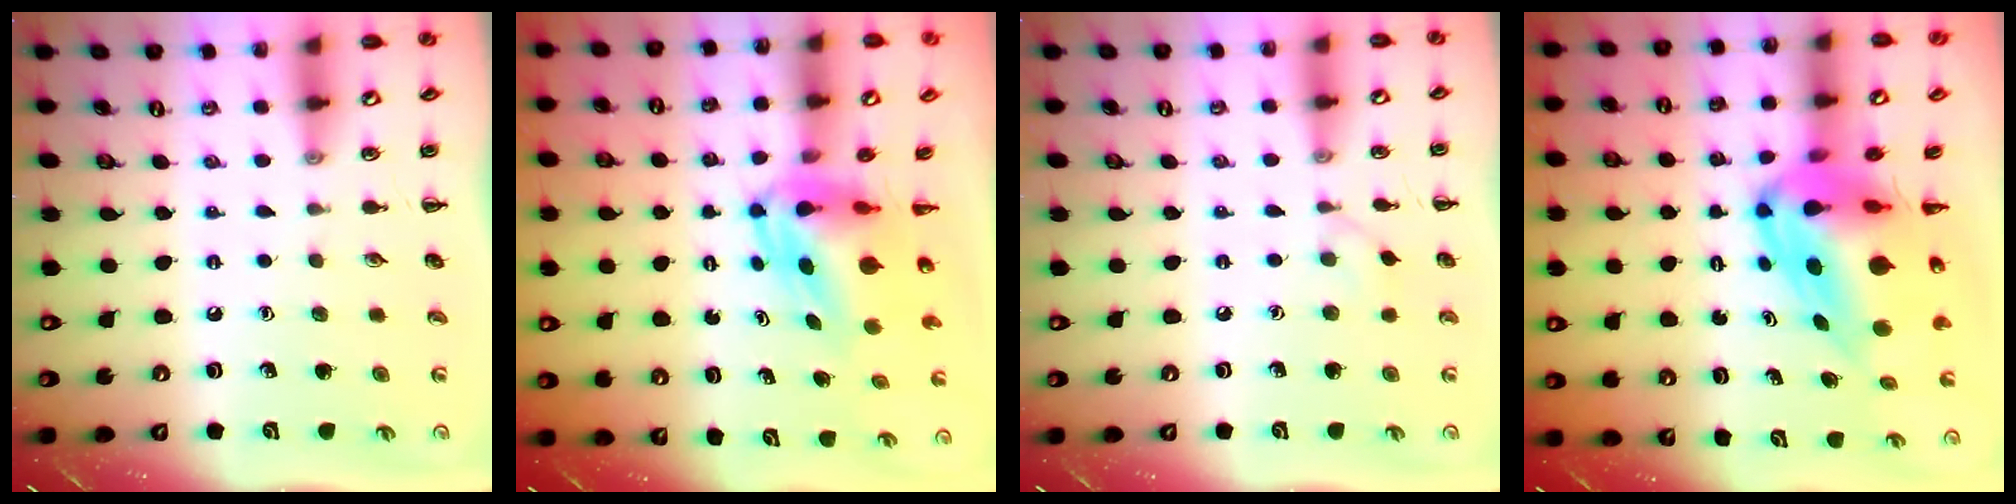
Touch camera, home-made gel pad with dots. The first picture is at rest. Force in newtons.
{"total": 5.4, "press": 5.1, "slide": 1.6}
{"total": 2.7, "press": 2.5, "slide": 1.2}
{"total": 11.0, "press": 10.4, "slide": 3.5}